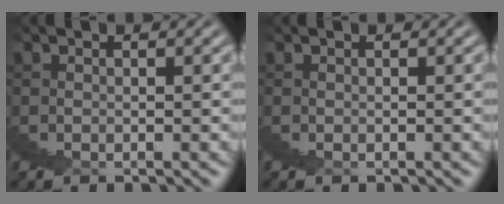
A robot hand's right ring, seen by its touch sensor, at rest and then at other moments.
{"total": 0.0}